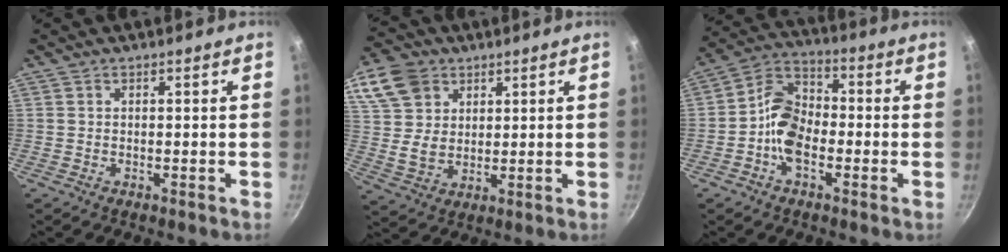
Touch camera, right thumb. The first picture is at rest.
{"total": 14.0, "force": [6.8, 10.5, 6.2], "torque": [-0.114, -0.008, 0.133]}
{"total": 9.5, "force": [-2.6, 6.1, 6.9], "torque": [-0.104, 0.039, -0.066]}